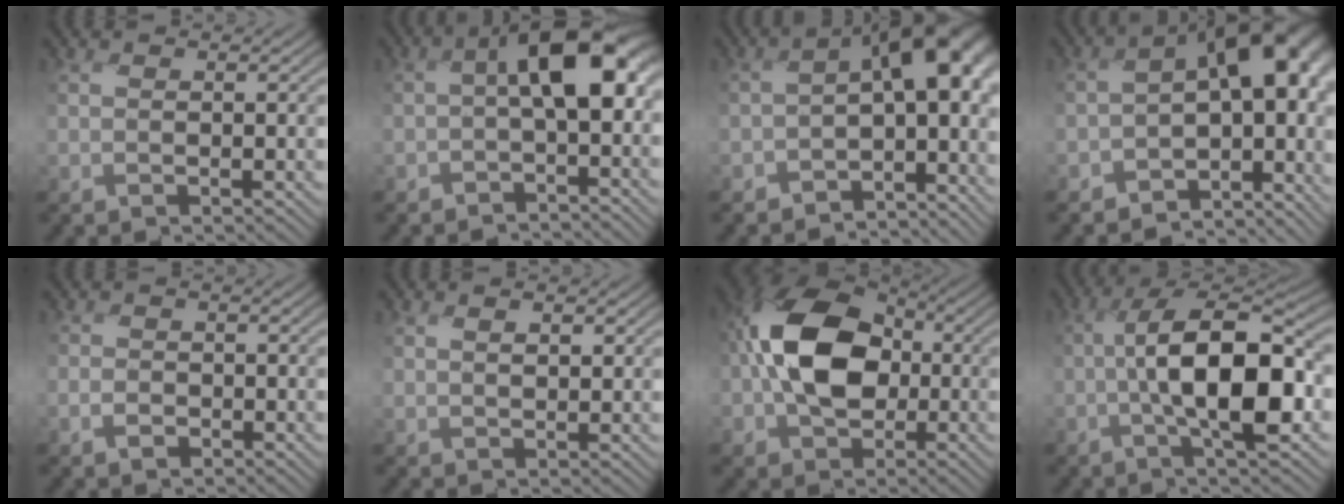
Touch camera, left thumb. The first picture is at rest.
{"total": 9.4, "force": [-0.7, 5.1, 7.8], "torque": [-0.123, 0.002, -0.021]}
{"total": 13.6, "force": [-2.3, 8.2, 10.6], "torque": [-0.167, -0.024, -0.023]}
{"total": 15.0, "force": [-1.6, 8.9, 11.9], "torque": [-0.185, -0.031, 0.008]}
{"total": 1.8, "force": [-1.5, 1.0, -0.1], "torque": [0.007, -0.005, -0.034]}
{"total": 1.6, "force": [0.6, 0.8, 1.3], "torque": [-0.017, -0.002, 0.011]}
{"total": 13.5, "force": [-0.8, 9.5, 9.5], "torque": [-0.193, 0.017, -0.029]}
{"total": 11.6, "force": [-1.6, 4.9, 10.5], "torque": [-0.175, 0.004, -0.035]}